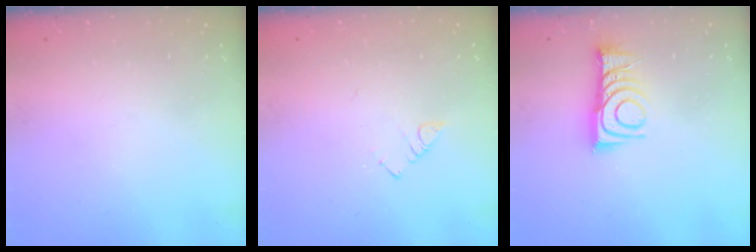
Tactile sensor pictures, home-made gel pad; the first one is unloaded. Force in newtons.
{"total": 2.7, "press": 2.7, "slide": 0.4}
{"total": 10.6, "press": 10.6, "slide": 0.4}